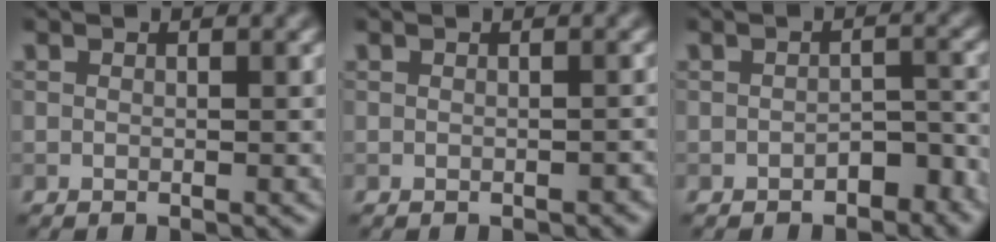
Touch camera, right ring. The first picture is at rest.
{"total": 0.6, "force": [-0.3, 0.3, 0.4], "torque": [-0.006, -0.002, -0.002]}
{"total": 2.6, "force": [-1.7, 1.4, 1.4], "torque": [-0.018, 0.006, -0.023]}